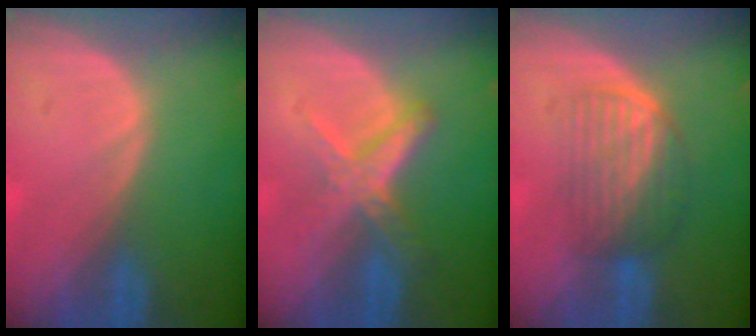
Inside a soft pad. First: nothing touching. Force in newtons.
{"total": 6.0, "press": 5.4, "slide": 2.5}
{"total": 5.8, "press": 5.6, "slide": 1.7}